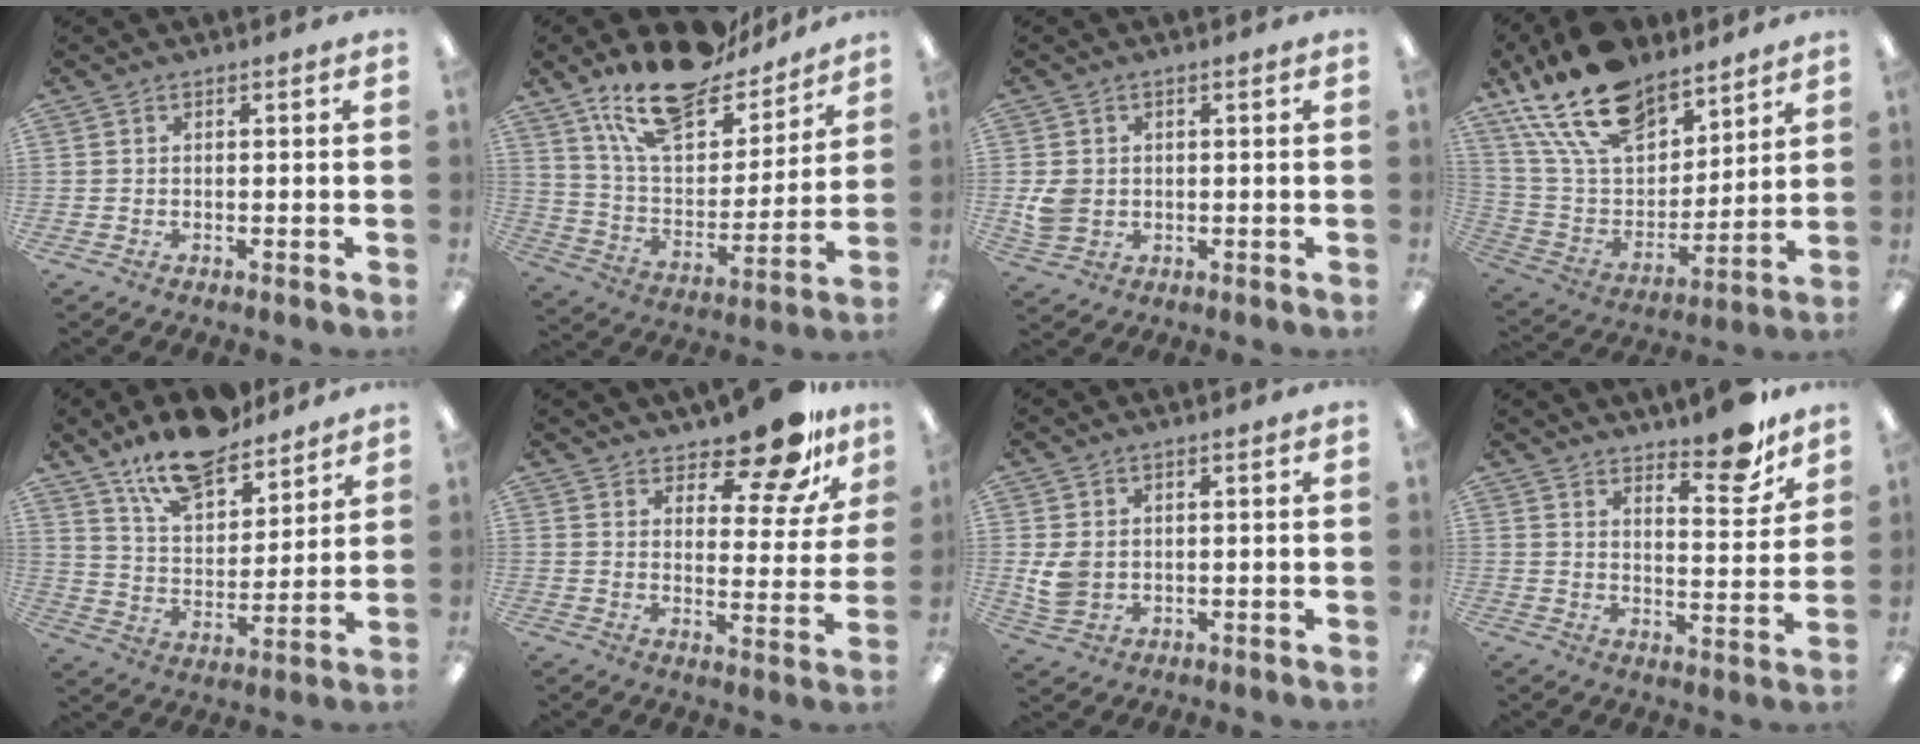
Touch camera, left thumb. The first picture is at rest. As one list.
[{"total": 20.7, "force": [16.8, 7.7, 9.3], "torque": [-0.168, -0.109, 0.293]}, {"total": 4.5, "force": [0.3, 3.9, 2.1], "torque": [-0.024, 0.002, 0.007]}, {"total": 21.7, "force": [15.0, 11.5, 10.7], "torque": [-0.223, -0.076, 0.274]}, {"total": 14.8, "force": [12.3, 5.6, 6.2], "torque": [-0.112, -0.070, 0.222]}, {"total": 13.6, "force": [11.2, 4.7, 6.1], "torque": [-0.080, -0.083, 0.195]}, {"total": 4.8, "force": [0.8, 3.7, 3.0], "torque": [-0.053, 0.001, 0.018]}, {"total": 10.4, "force": [8.8, 2.6, 4.9], "torque": [-0.040, -0.073, 0.146]}]